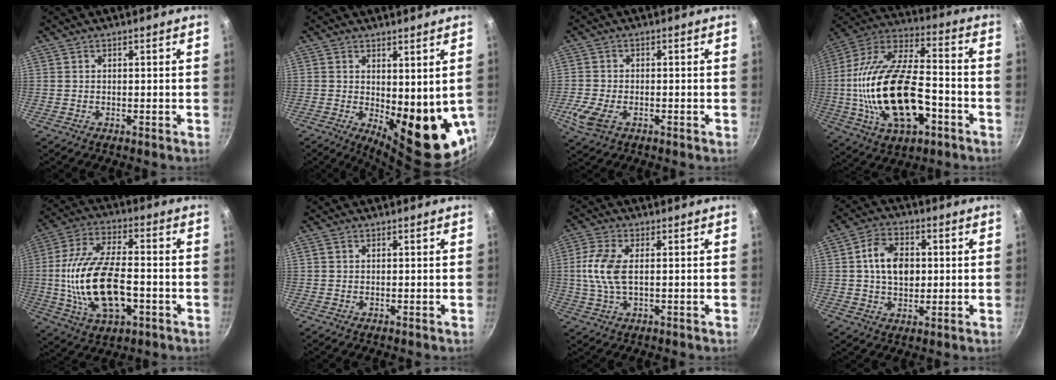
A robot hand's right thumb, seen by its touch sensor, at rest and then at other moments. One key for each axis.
{"total": 13.6, "fx": -0.2, "fy": 5.7, "fz": 12.3, "tx": -0.133, "ty": -0.027, "tz": 0.014}
{"total": 5.6, "fx": -2.2, "fy": 3.2, "fz": 4.0, "tx": -0.095, "ty": -0.003, "tz": -0.045}
{"total": 26.3, "fx": -5.5, "fy": 13.7, "fz": 21.8, "tx": -0.410, "ty": 0.037, "tz": -0.096}
{"total": 19.2, "fx": -3.2, "fy": 9.7, "fz": 16.2, "tx": -0.304, "ty": 0.021, "tz": -0.054}
{"total": 0.9, "fx": 0.3, "fy": 0.7, "fz": 0.5, "tx": -0.009, "ty": 0.003, "tz": 0.006}
{"total": 7.9, "fx": 0.6, "fy": 4.0, "fz": 6.8, "tx": -0.148, "ty": 0.008, "tz": 0.007}
{"total": 9.7, "fx": 1.1, "fy": 6.7, "fz": 6.9, "tx": -0.099, "ty": 0.008, "tz": 0.013}